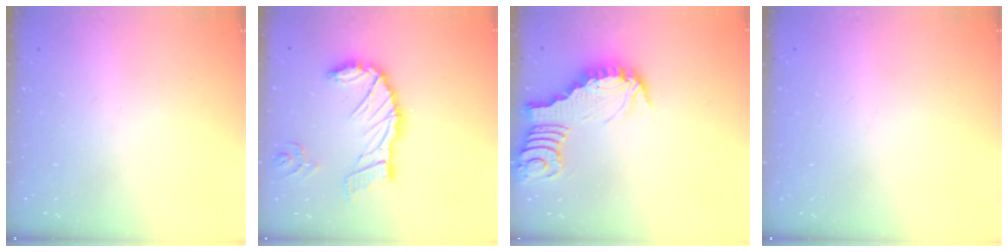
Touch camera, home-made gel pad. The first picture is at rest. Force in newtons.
{"total": 17.6, "press": 17.4, "slide": 2.3}
{"total": 3.0, "press": 3.0, "slide": 0.3}
{"total": 0.0}